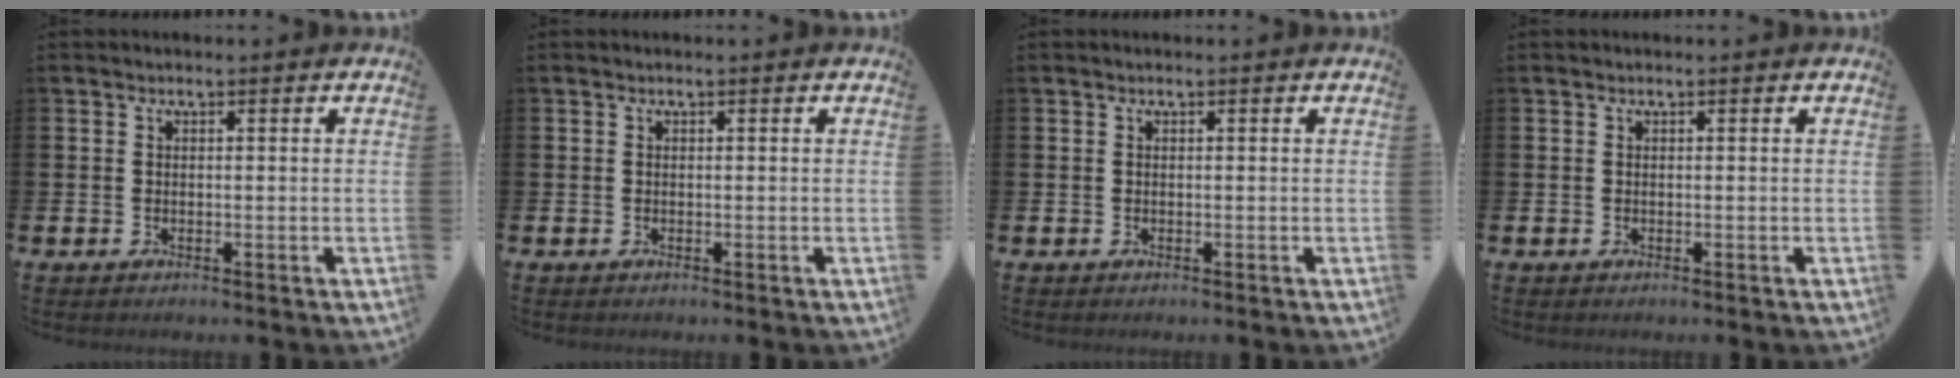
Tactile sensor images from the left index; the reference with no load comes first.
{"total": 0.0}
{"total": 0.0}
{"total": 0.0}